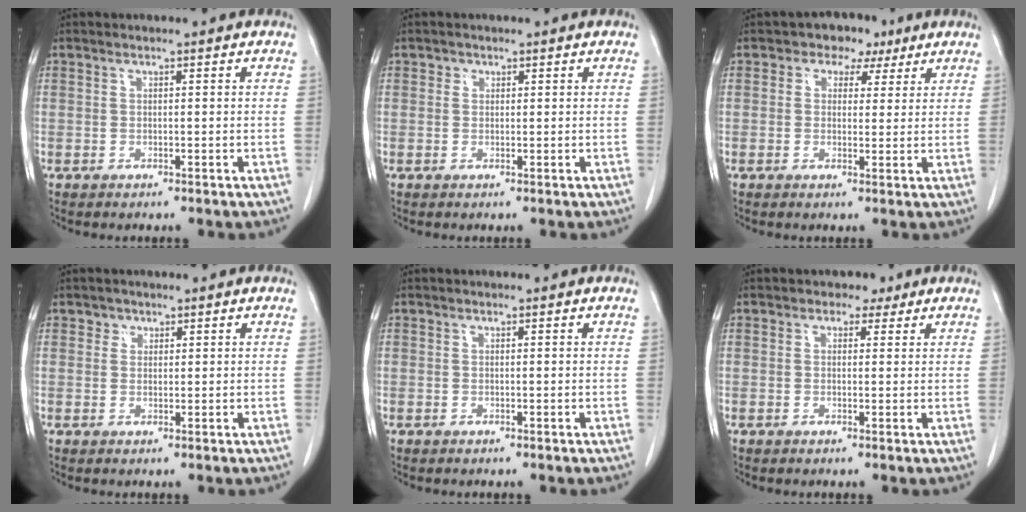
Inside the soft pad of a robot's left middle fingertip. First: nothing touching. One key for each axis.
{"total": 0.8, "fx": 0.3, "fy": 0.7, "fz": 0.1, "tx": 0.008, "ty": 0.001, "tz": 0.003}
{"total": 4.9, "fx": 2.7, "fy": 3.6, "fz": 1.8, "tx": -0.015, "ty": 0.019, "tz": 0.035}
{"total": 1.2, "fx": 0.7, "fy": 1.0, "fz": 0.1, "tx": 0.011, "ty": -0.002, "tz": 0.006}
{"total": 0.0}
{"total": 2.2, "fx": 1.3, "fy": 1.7, "fz": 0.5, "tx": -0.002, "ty": 0.006, "tz": 0.013}